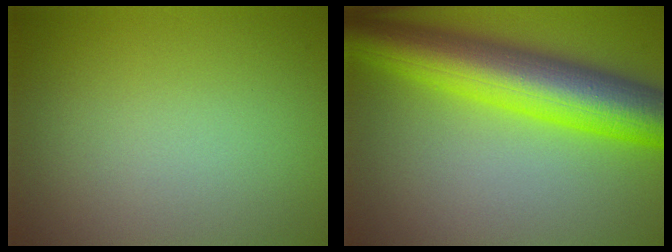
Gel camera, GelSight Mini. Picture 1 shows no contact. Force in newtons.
{"total": 10.5, "press": 10.5, "slide": 0.2}